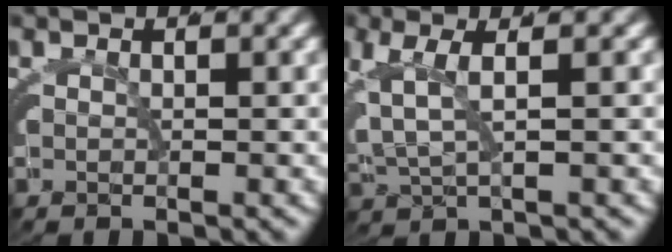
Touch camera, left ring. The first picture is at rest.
{"total": 2.7, "force": [0.5, 1.7, 2.1], "torque": [-0.069, -0.013, 0.019]}